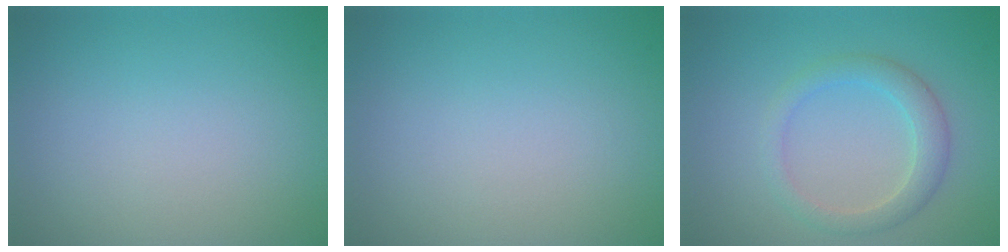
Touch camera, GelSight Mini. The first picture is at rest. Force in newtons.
{"total": 0.0}
{"total": 2.7, "press": 2.7, "slide": 0.1}